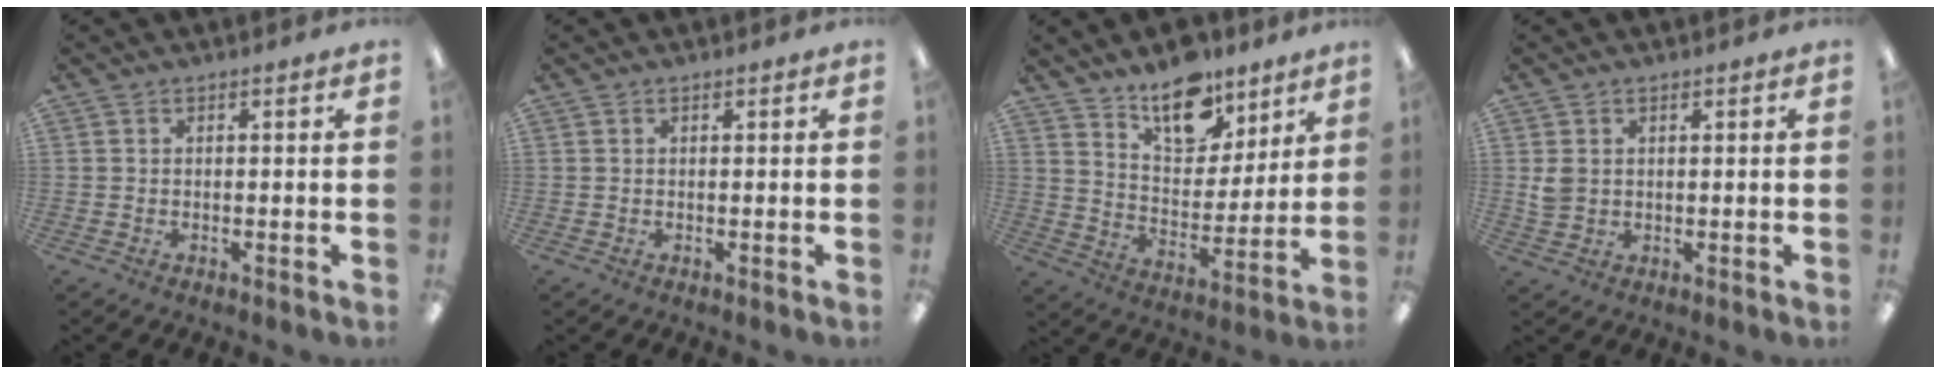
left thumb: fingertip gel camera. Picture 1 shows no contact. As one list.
[{"total": 0.0}, {"total": 14.0, "force": [10.5, 7.2, 5.8], "torque": [-0.077, -0.068, 0.189]}, {"total": 3.2, "force": [0.9, 2.6, 1.6], "torque": [-0.026, 0.000, 0.016]}]